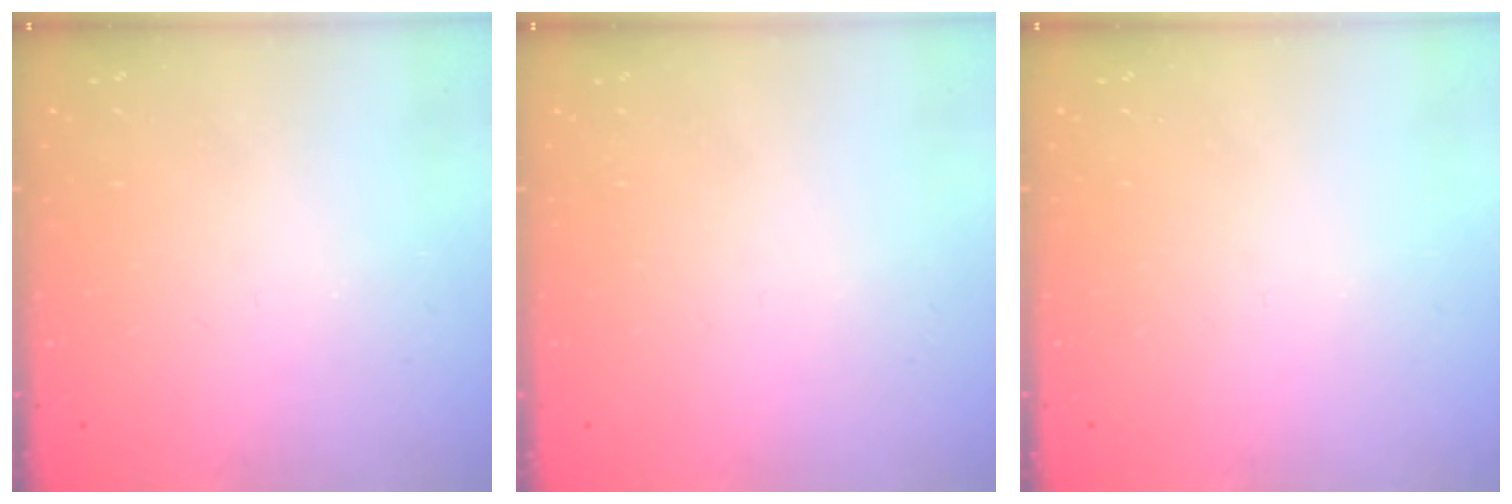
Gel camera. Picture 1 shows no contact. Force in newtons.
{"total": 1.5, "press": 1.5, "slide": 0.1}
{"total": 0.0}